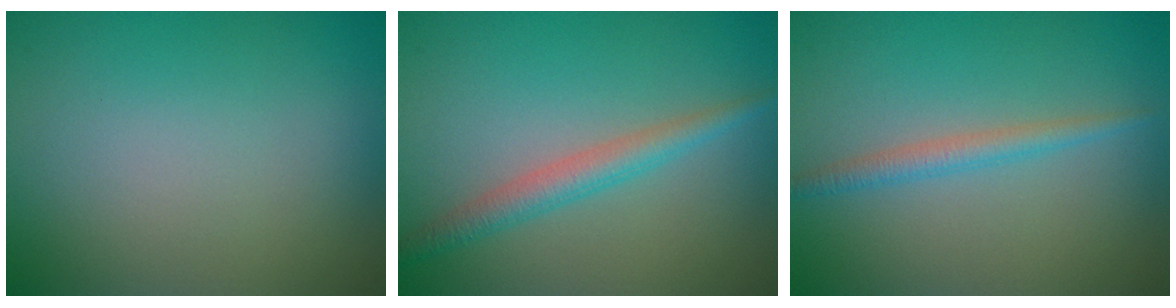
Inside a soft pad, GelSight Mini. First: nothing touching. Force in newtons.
{"total": 2.7, "press": 2.7, "slide": 0.1}
{"total": 1.9, "press": 1.9, "slide": 0.0}